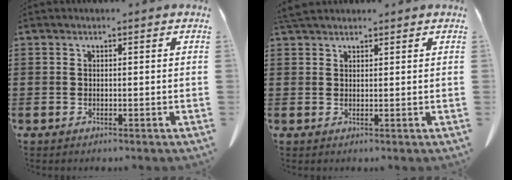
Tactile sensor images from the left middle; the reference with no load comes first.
{"total": 2.6, "force": [2.3, 0.7, 1.0], "torque": [-0.027, 0.001, 0.046]}